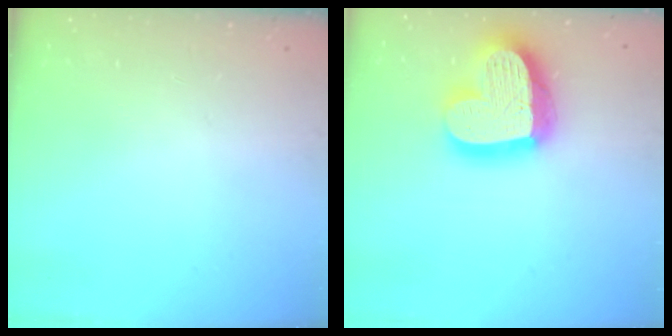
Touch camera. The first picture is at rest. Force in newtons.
{"total": 24.3, "press": 24.2, "slide": 2.4}